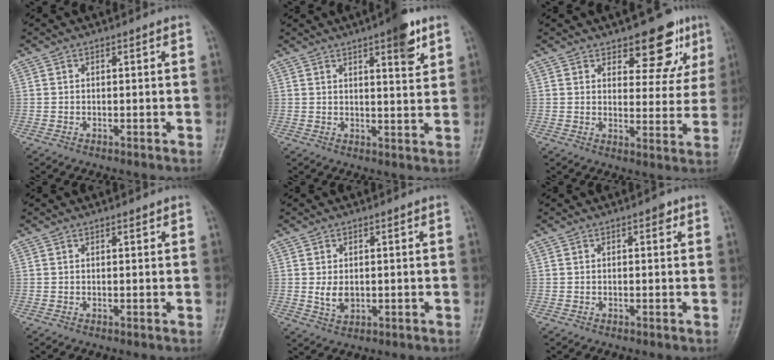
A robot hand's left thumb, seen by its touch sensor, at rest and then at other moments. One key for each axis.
{"total": 7.0, "fx": 4.0, "fy": 1.7, "fz": 5.5, "tx": -0.061, "ty": -0.018, "tz": 0.052}
{"total": 10.2, "fx": 6.3, "fy": 4.9, "fz": 6.2, "tx": -0.031, "ty": -0.033, "tz": 0.084}
{"total": 0.5, "fx": 0.4, "fy": 0.2, "fz": 0.3, "tx": -0.001, "ty": 0.000, "tz": 0.005}
{"total": 3.6, "fx": 0.0, "fy": 2.5, "fz": 2.5, "tx": -0.037, "ty": -0.001, "tz": 0.005}
{"total": 1.3, "fx": 0.5, "fy": 0.7, "fz": 1.0, "tx": -0.005, "ty": 0.003, "tz": 0.002}